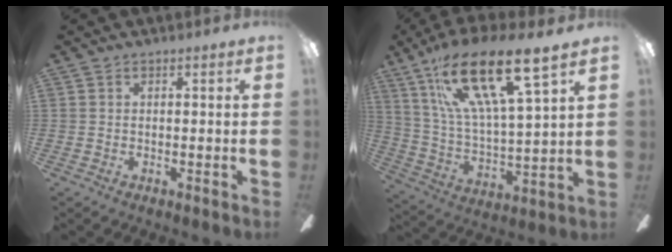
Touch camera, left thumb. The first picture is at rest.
{"total": 21.8, "force": [14.1, 5.2, 15.7], "torque": [-0.304, -0.073, 0.230]}